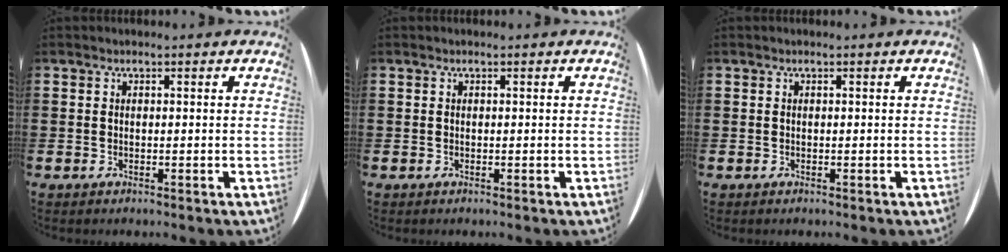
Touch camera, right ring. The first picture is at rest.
{"total": 0.0}
{"total": 0.0}